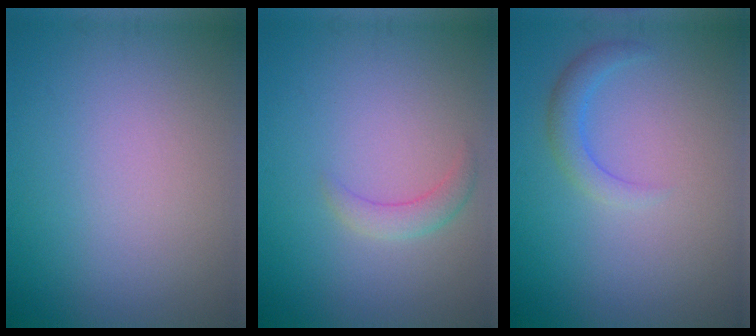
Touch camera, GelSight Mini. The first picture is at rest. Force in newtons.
{"total": 1.7, "press": 1.7, "slide": 0.0}
{"total": 2.0, "press": 2.0, "slide": 0.1}